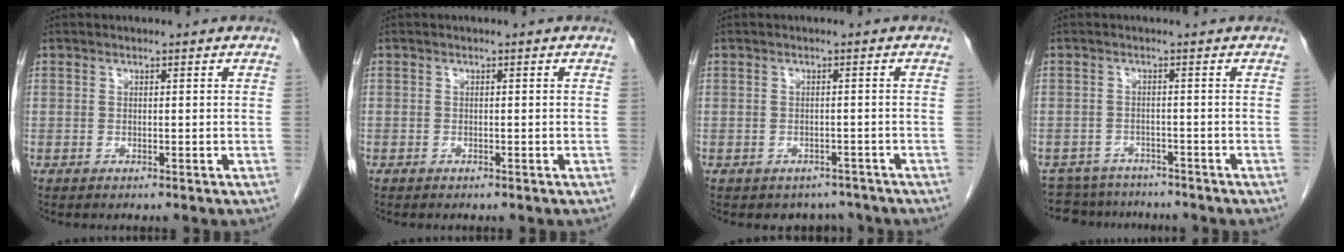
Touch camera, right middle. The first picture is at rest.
{"total": 0.0}
{"total": 3.6, "force": [-3.0, 1.9, -0.1], "torque": [0.007, 0.009, -0.039]}
{"total": 8.1, "force": [-7.5, 3.1, 0.7], "torque": [-0.013, 0.004, -0.097]}